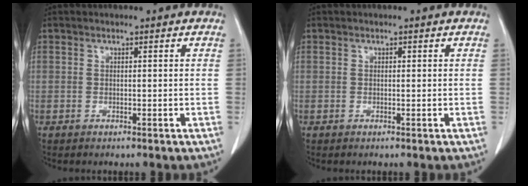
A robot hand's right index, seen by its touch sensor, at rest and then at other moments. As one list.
[{"total": 0.0}]